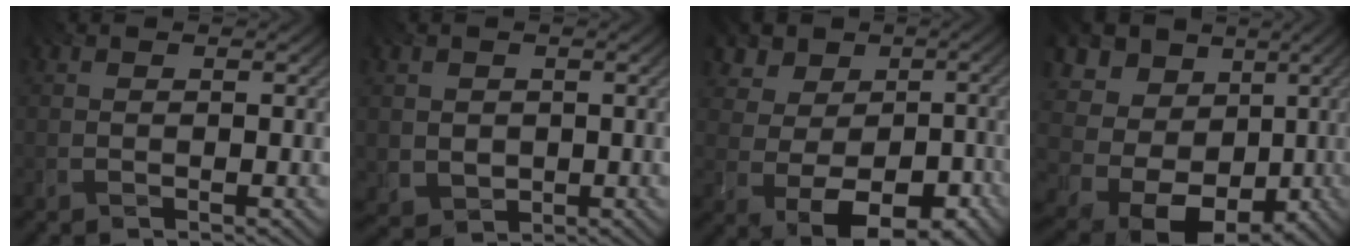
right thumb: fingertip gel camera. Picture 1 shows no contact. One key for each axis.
{"total": 3.3, "fx": 0.0, "fy": 3.1, "fz": 1.2, "tx": -0.054, "ty": -0.005, "tz": 0.007}
{"total": 8.1, "fx": -0.6, "fy": 6.7, "fz": 4.6, "tx": -0.077, "ty": -0.018, "tz": -0.009}
{"total": 17.3, "fx": -1.4, "fy": 14.4, "fz": 9.4, "tx": -0.217, "ty": -0.018, "tz": 0.001}